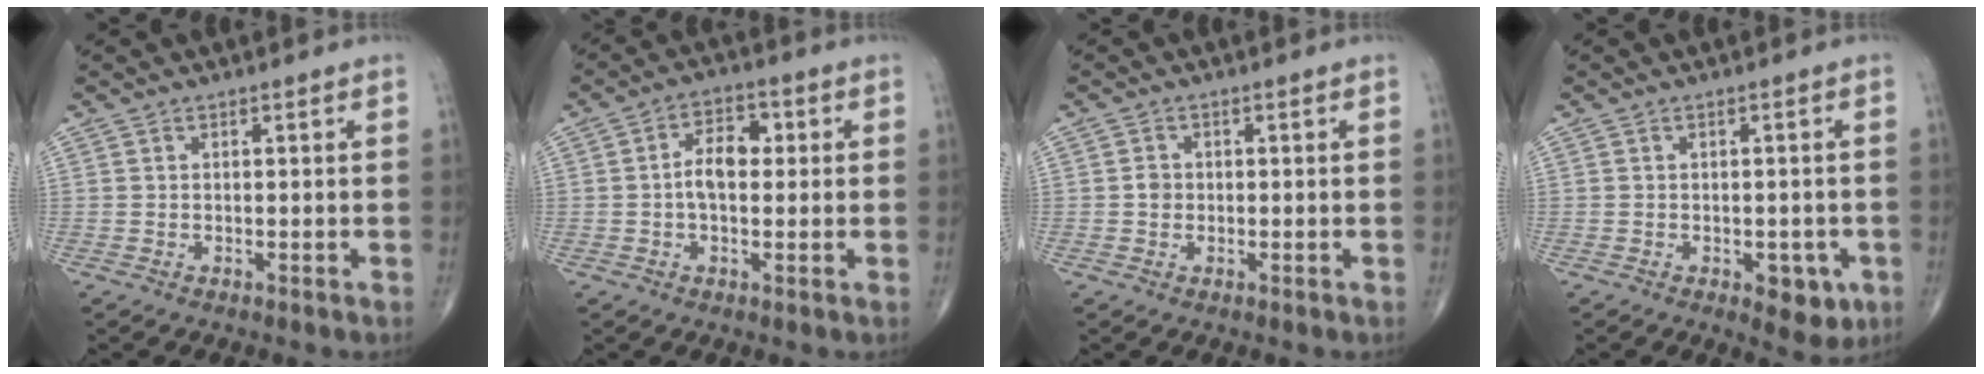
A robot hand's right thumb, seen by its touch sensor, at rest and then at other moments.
{"total": 6.5, "force": [0.4, 3.9, 5.2], "torque": [-0.082, 0.019, -0.002]}
{"total": 1.7, "force": [-0.1, 1.5, 0.7], "torque": [-0.005, 0.005, -0.004]}
{"total": 5.7, "force": [-2.2, 3.1, 4.3], "torque": [-0.031, 0.002, -0.021]}